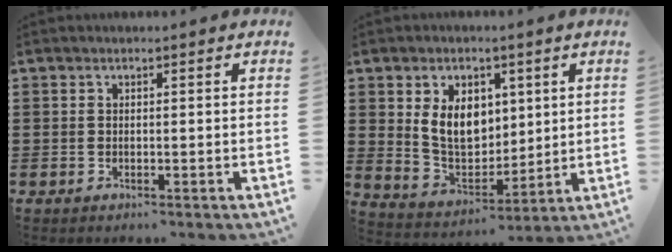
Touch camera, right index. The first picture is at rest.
{"total": 8.4, "force": [2.1, 6.0, 5.4], "torque": [-0.113, 0.008, 0.038]}